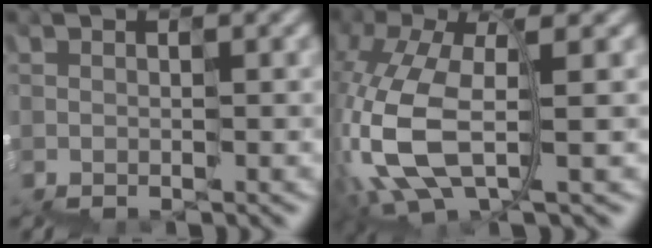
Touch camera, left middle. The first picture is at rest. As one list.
[{"total": 6.2, "force": [-1.5, 3.1, 5.1], "torque": [-0.145, 0.013, -0.034]}]